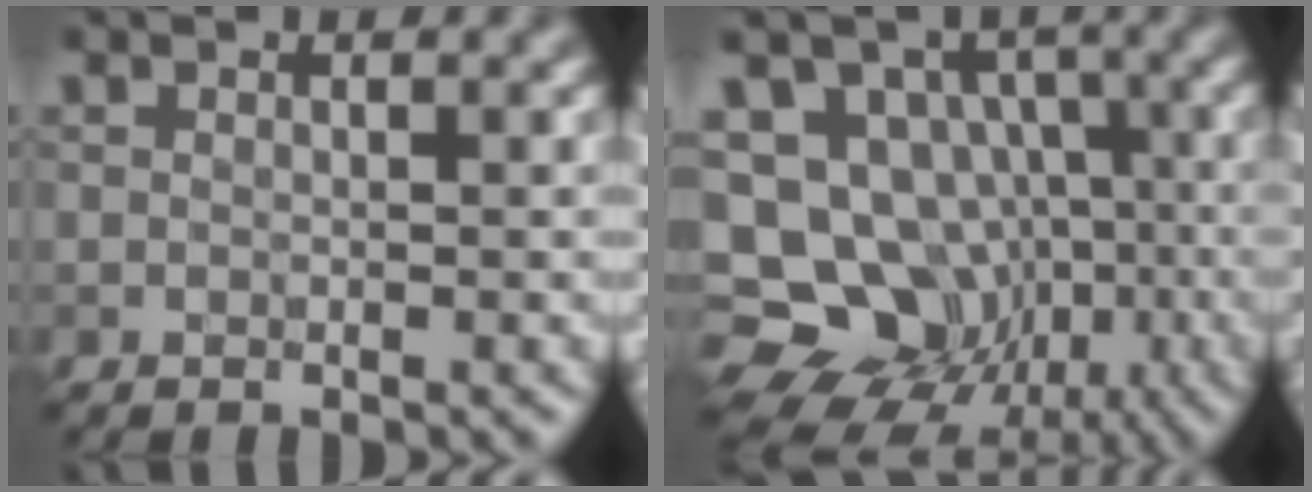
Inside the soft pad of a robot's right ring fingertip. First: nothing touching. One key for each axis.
{"total": 15.8, "fx": -5.8, "fy": 13.2, "fz": 6.6, "tx": -0.123, "ty": 0.004, "tz": -0.106}